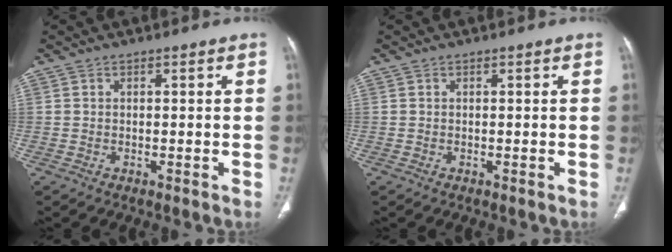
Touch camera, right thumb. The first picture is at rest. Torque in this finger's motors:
{"motor_torque": [0.10, 0.11, 0.19, -0.09, 0.04]}